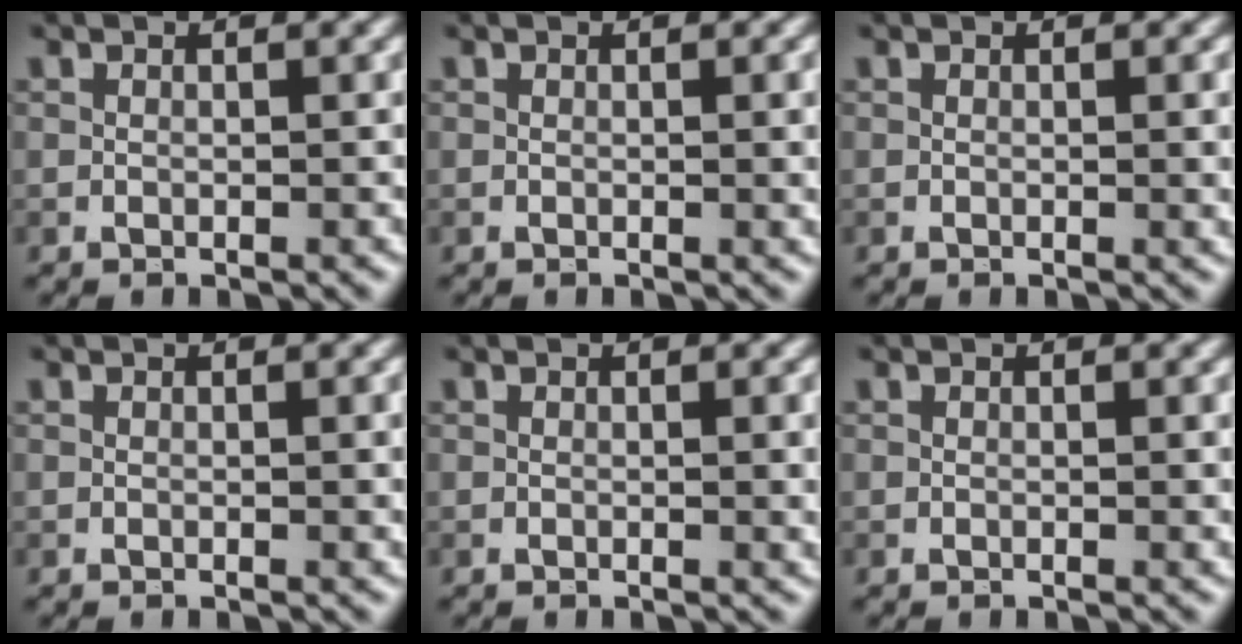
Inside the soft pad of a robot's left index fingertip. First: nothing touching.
{"total": 1.5, "force": [0.0, 0.3, 1.4], "torque": [-0.018, -0.001, 0.000]}
{"total": 1.5, "force": [0.0, 0.3, 1.4], "torque": [-0.018, -0.002, -0.001]}
{"total": 1.1, "force": [0.1, 0.2, 1.1], "torque": [-0.015, 0.000, 0.001]}
{"total": 1.8, "force": [0.1, 0.4, 1.7], "torque": [-0.021, -0.002, -0.001]}
{"total": 0.8, "force": [0.0, 0.1, 0.8], "torque": [-0.010, -0.001, 0.000]}